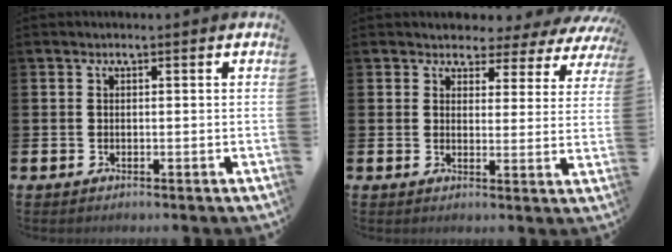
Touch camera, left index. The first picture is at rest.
{"total": 3.0, "force": [2.6, 1.6, 0.1], "torque": [-0.014, -0.026, 0.039]}